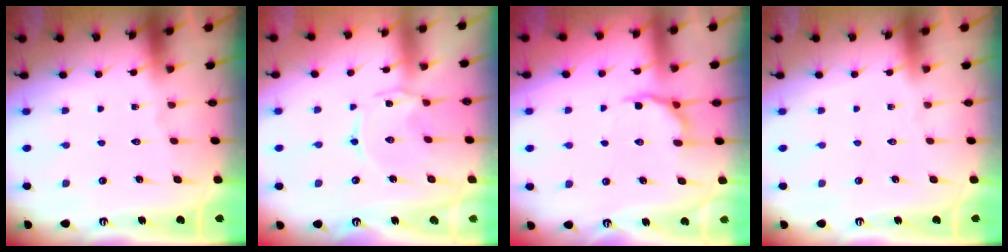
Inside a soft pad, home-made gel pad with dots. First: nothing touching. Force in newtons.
{"total": 1.2, "press": 1.2, "slide": 0.2}
{"total": 6.4, "press": 6.0, "slide": 2.4}
{"total": 0.0}